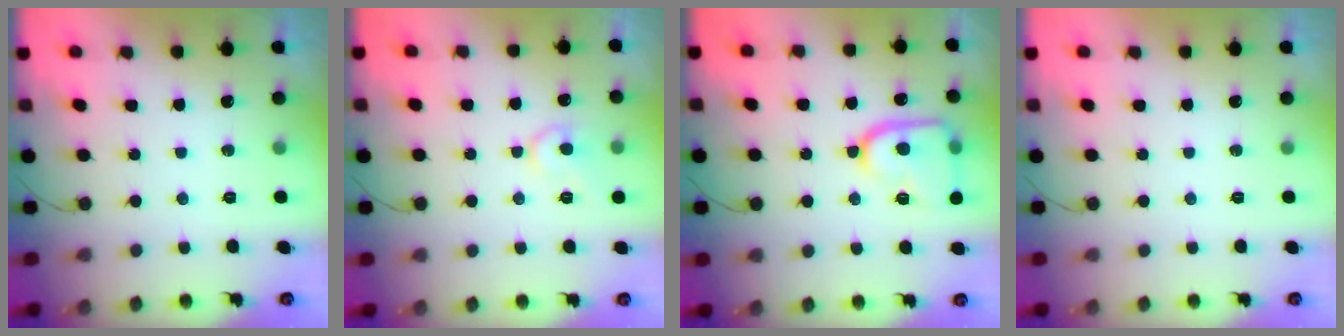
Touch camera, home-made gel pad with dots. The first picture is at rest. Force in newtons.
{"total": 8.7, "press": 8.7, "slide": 0.8}
{"total": 15.8, "press": 15.7, "slide": 1.3}
{"total": 0.0}